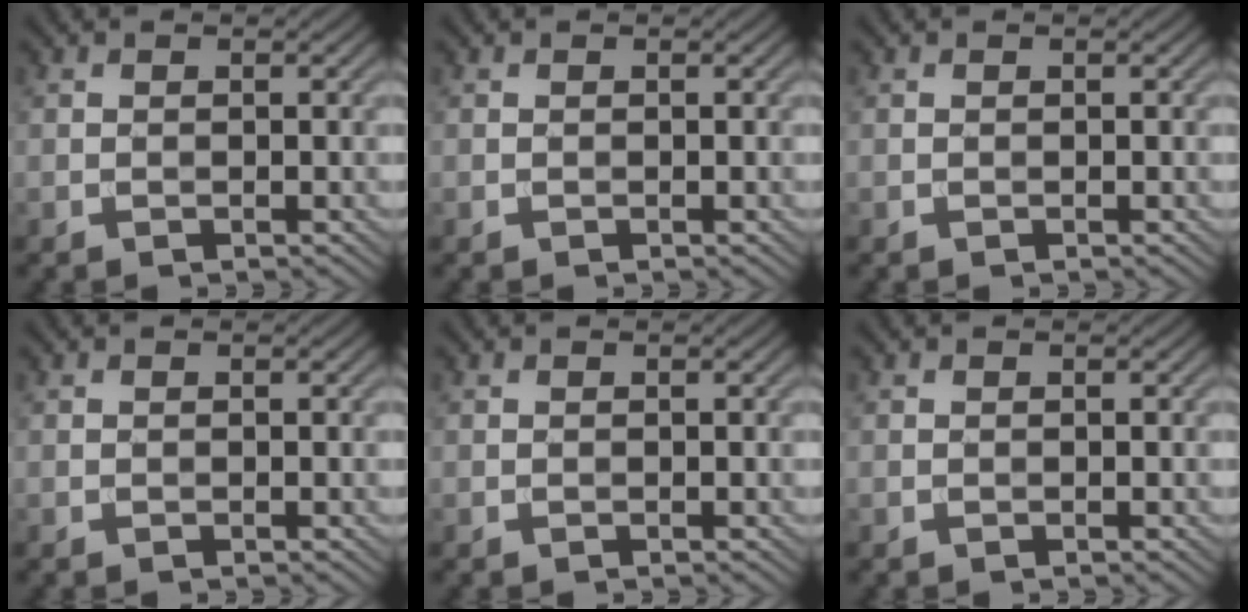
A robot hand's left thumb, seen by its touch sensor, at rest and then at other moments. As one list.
[{"total": 0.0}, {"total": 0.0}, {"total": 0.0}, {"total": 0.0}, {"total": 0.0}]